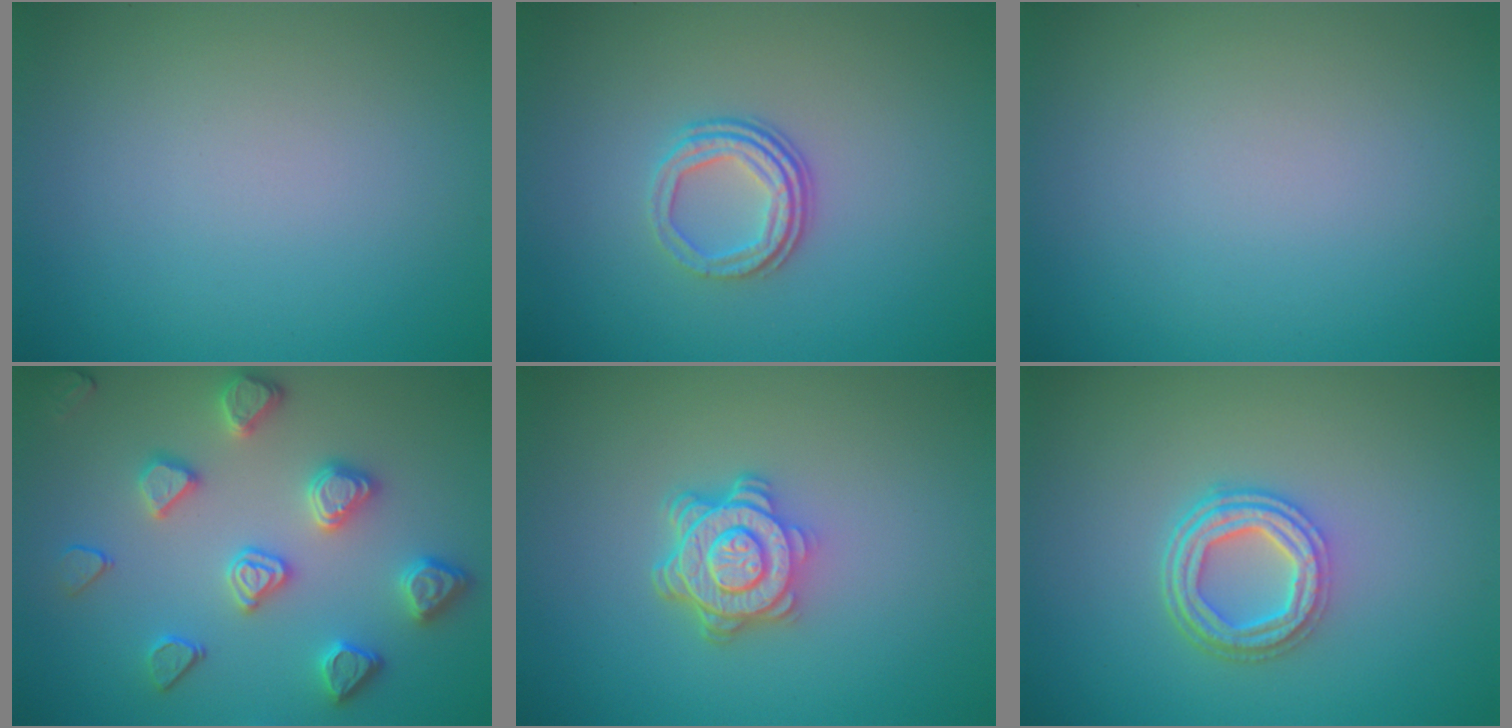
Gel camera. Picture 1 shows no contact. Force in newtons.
{"total": 3.1, "press": 2.2, "slide": 2.2}
{"total": 0.0}
{"total": 4.4, "press": 4.1, "slide": 1.5}
{"total": 4.6, "press": 3.6, "slide": 2.9}
{"total": 4.3, "press": 3.4, "slide": 2.7}